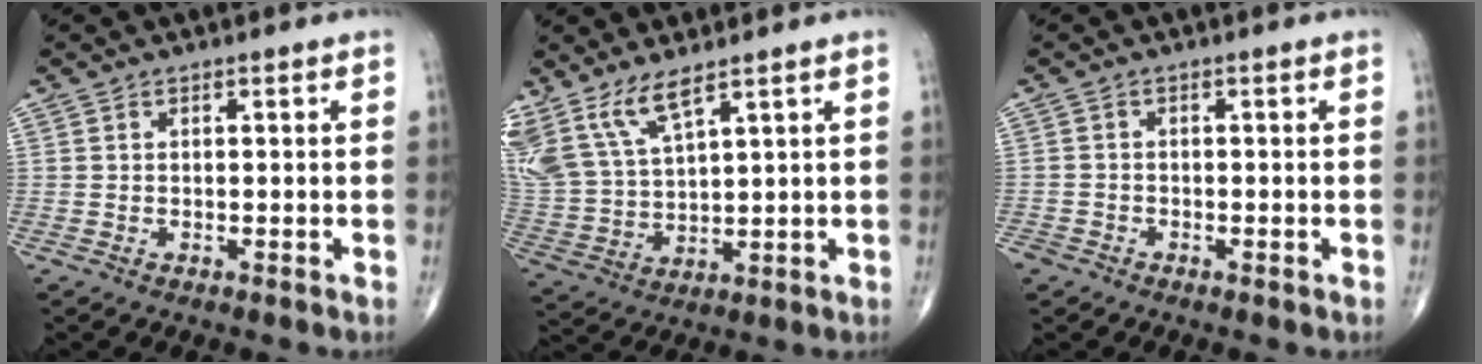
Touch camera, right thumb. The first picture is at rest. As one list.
[{"total": 12.0, "force": [8.2, 4.0, 7.8], "torque": [-0.167, -0.030, 0.182]}, {"total": 2.0, "force": [-1.4, 1.4, 0.4], "torque": [-0.005, 0.005, -0.028]}]